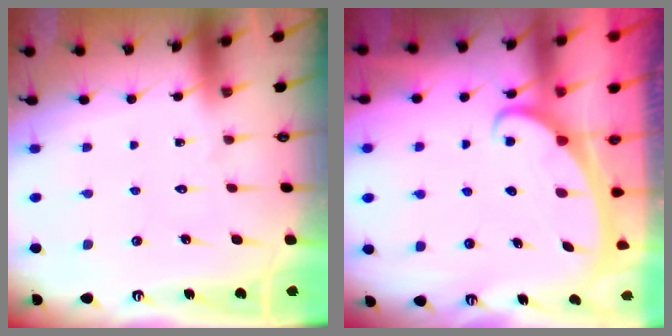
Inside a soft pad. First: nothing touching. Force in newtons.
{"total": 2.4, "press": 2.4, "slide": 0.3}